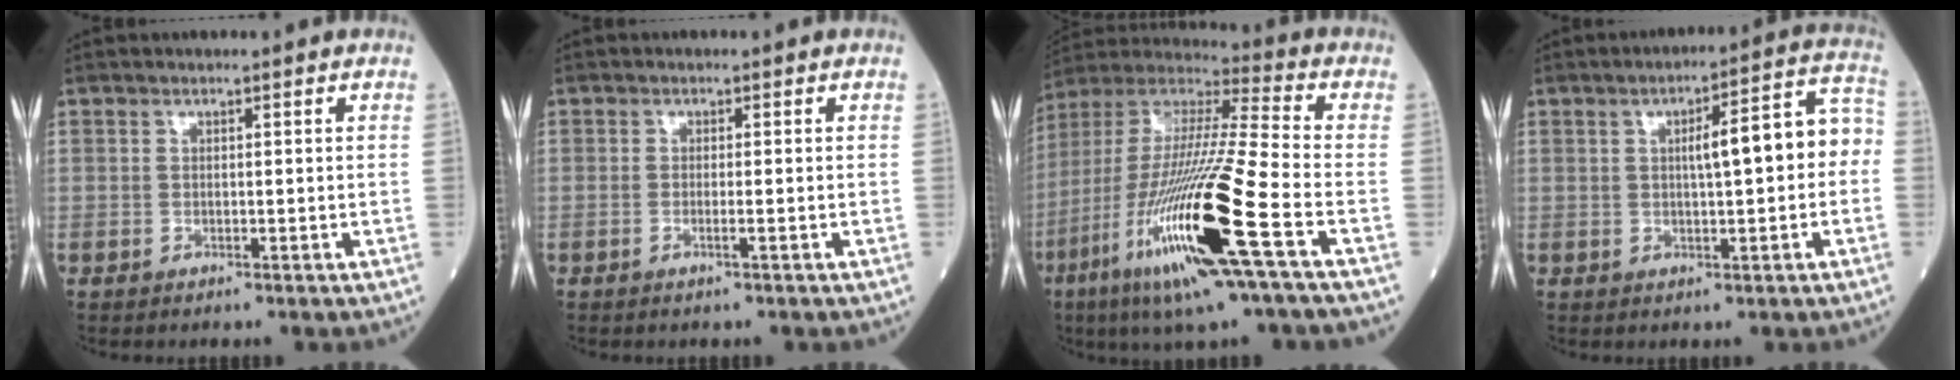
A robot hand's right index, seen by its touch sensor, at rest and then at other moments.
{"total": 0.9, "force": [-0.3, -0.2, 0.8], "torque": [-0.016, 0.001, -0.005]}
{"total": 23.5, "force": [-8.8, 1.0, 21.8], "torque": [-0.452, -0.041, -0.168]}
{"total": 9.1, "force": [0.3, 1.9, 8.9], "torque": [-0.120, 0.039, 0.004]}